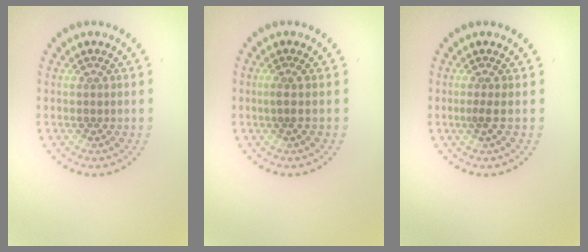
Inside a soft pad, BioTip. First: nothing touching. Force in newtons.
{"total": 0.7, "press": 0.4, "slide": 0.6}
{"total": 0.7, "press": 0.4, "slide": 0.5}